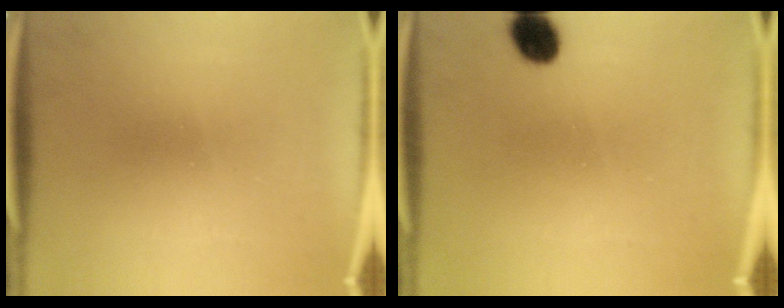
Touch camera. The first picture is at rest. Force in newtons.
{"total": 5.7}